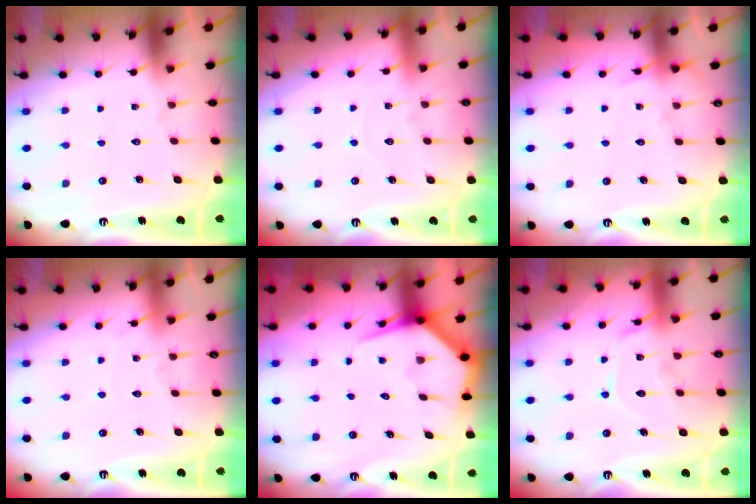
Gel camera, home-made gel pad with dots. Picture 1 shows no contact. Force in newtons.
{"total": 3.5, "press": 3.5, "slide": 0.3}
{"total": 3.8, "press": 3.8, "slide": 0.6}
{"total": 3.9, "press": 3.9, "slide": 0.4}
{"total": 4.1, "press": 4.1, "slide": 0.6}
{"total": 13.2, "press": 13.2, "slide": 1.2}